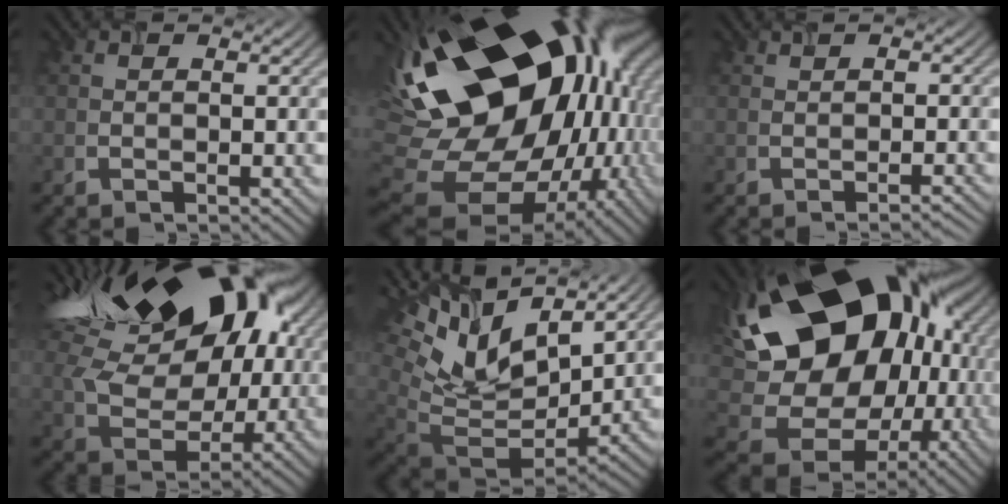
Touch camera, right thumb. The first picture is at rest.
{"total": 23.9, "force": [3.3, 15.4, 18.1], "torque": [-0.347, -0.055, 0.067]}
{"total": 1.6, "force": [-0.6, 0.2, 1.5], "torque": [-0.016, 0.005, -0.009]}
{"total": 20.6, "force": [7.9, 13.6, 13.3], "torque": [-0.264, 0.055, 0.145]}
{"total": 14.2, "force": [7.6, 6.8, 10.0], "torque": [-0.215, 0.008, 0.146]}
{"total": 23.3, "force": [4.3, 17.0, 15.4], "torque": [-0.304, 0.007, 0.093]}